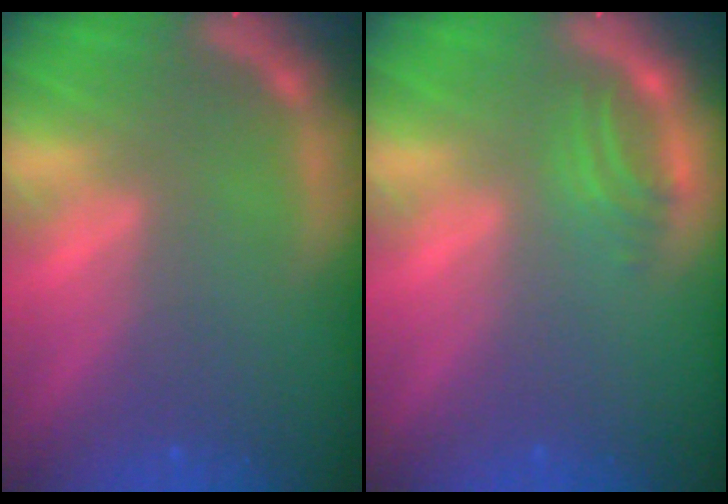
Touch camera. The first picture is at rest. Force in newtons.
{"total": 2.0}